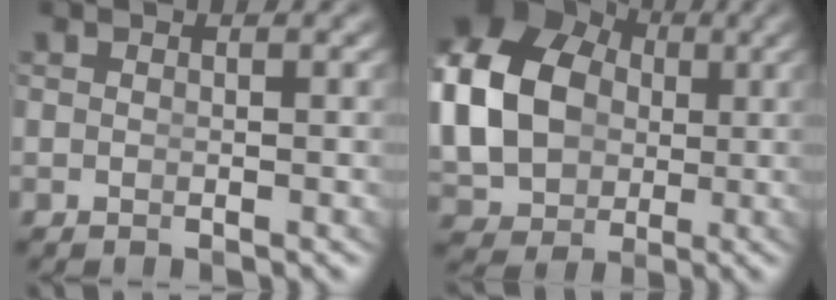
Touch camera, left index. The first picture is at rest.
{"total": 11.4, "force": [1.2, 9.1, 6.9], "torque": [-0.156, -0.031, 0.039]}